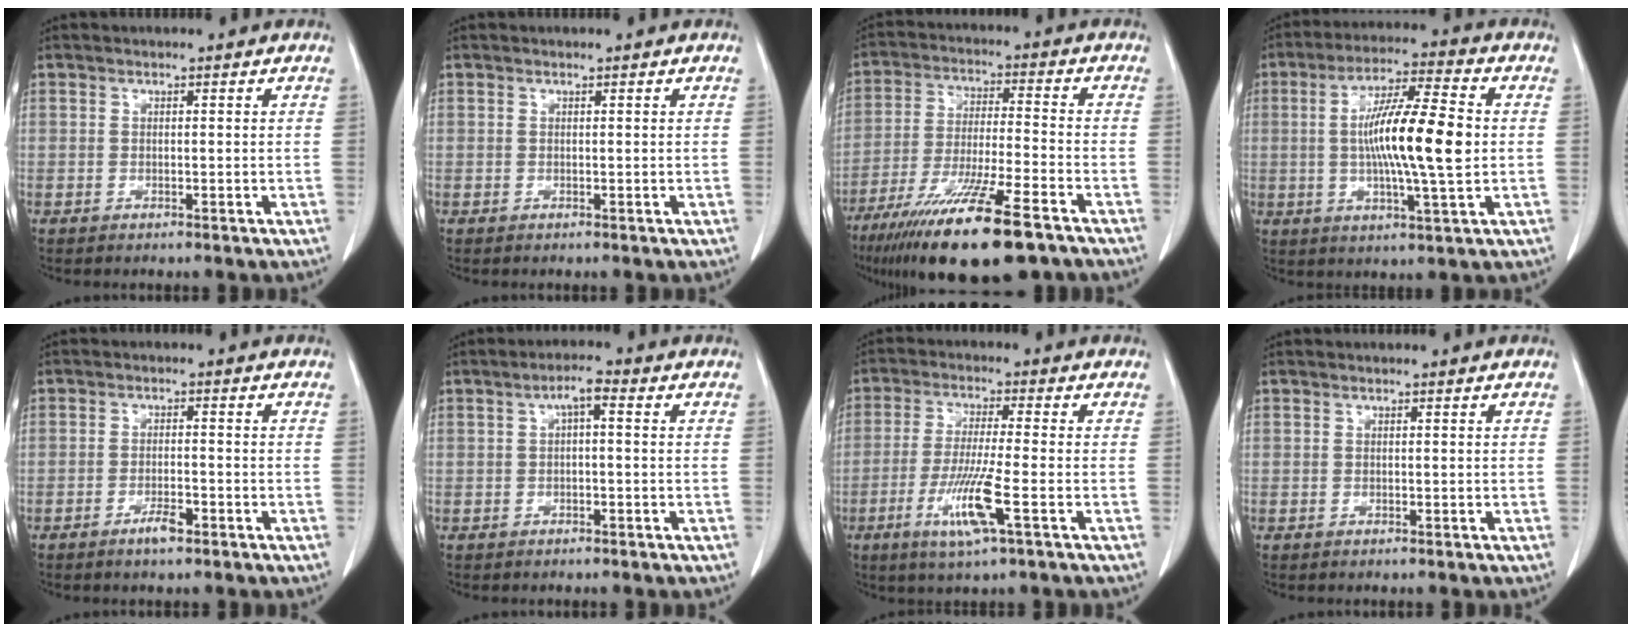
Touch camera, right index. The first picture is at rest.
{"total": 0.0}
{"total": 18.3, "force": [-12.3, 1.9, 13.4], "torque": [-0.229, -0.049, -0.210]}
{"total": 13.9, "force": [0.1, 1.2, 13.9], "torque": [-0.247, 0.003, -0.001]}
{"total": 2.7, "force": [-1.8, 0.5, 2.0], "torque": [-0.037, 0.001, -0.027]}
{"total": 2.9, "force": [0.6, 0.7, 2.8], "torque": [-0.048, 0.013, 0.008]}
{"total": 8.6, "force": [-3.3, -0.3, 7.9], "torque": [-0.161, -0.020, -0.062]}
{"total": 0.0}